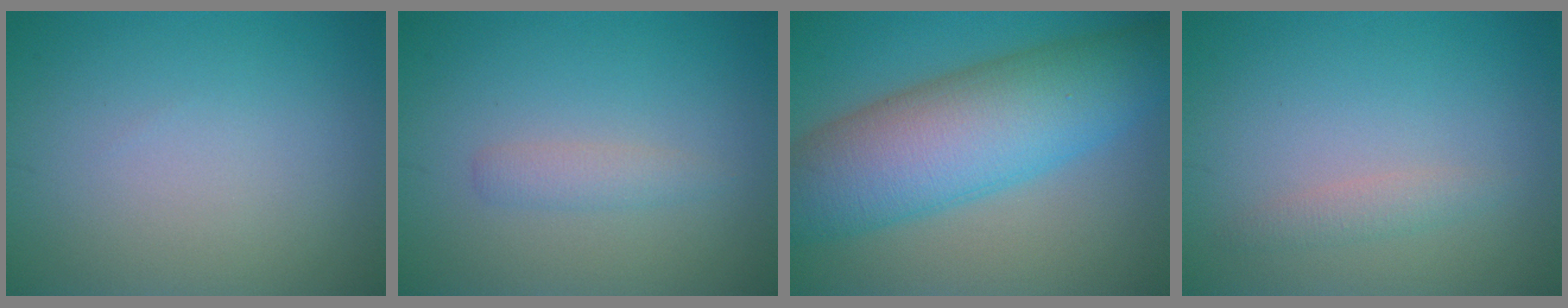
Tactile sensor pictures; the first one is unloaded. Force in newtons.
{"total": 1.5, "press": 1.5, "slide": 0.0}
{"total": 11.4, "press": 11.4, "slide": 0.2}
{"total": 1.3, "press": 1.3, "slide": 0.1}